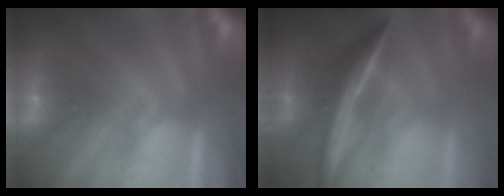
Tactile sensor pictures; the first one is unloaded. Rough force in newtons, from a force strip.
{"total": 2.5}